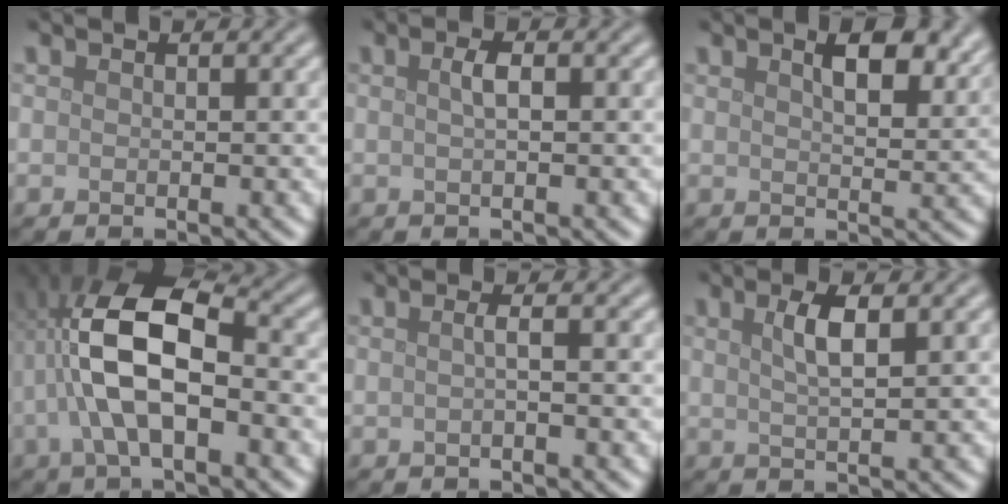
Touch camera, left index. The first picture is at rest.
{"total": 1.4, "force": [0.3, 0.3, 1.3], "torque": [-0.025, 0.006, 0.004]}
{"total": 5.0, "force": [2.8, 1.9, 3.7], "torque": [-0.055, 0.001, 0.041]}
{"total": 9.1, "force": [-1.1, 3.9, 8.1], "torque": [-0.164, 0.018, -0.023]}
{"total": 1.3, "force": [0.0, 0.4, 1.2], "torque": [-0.015, 0.000, -0.007]}
{"total": 2.8, "force": [1.1, 0.7, 2.5], "torque": [-0.042, 0.005, 0.018]}